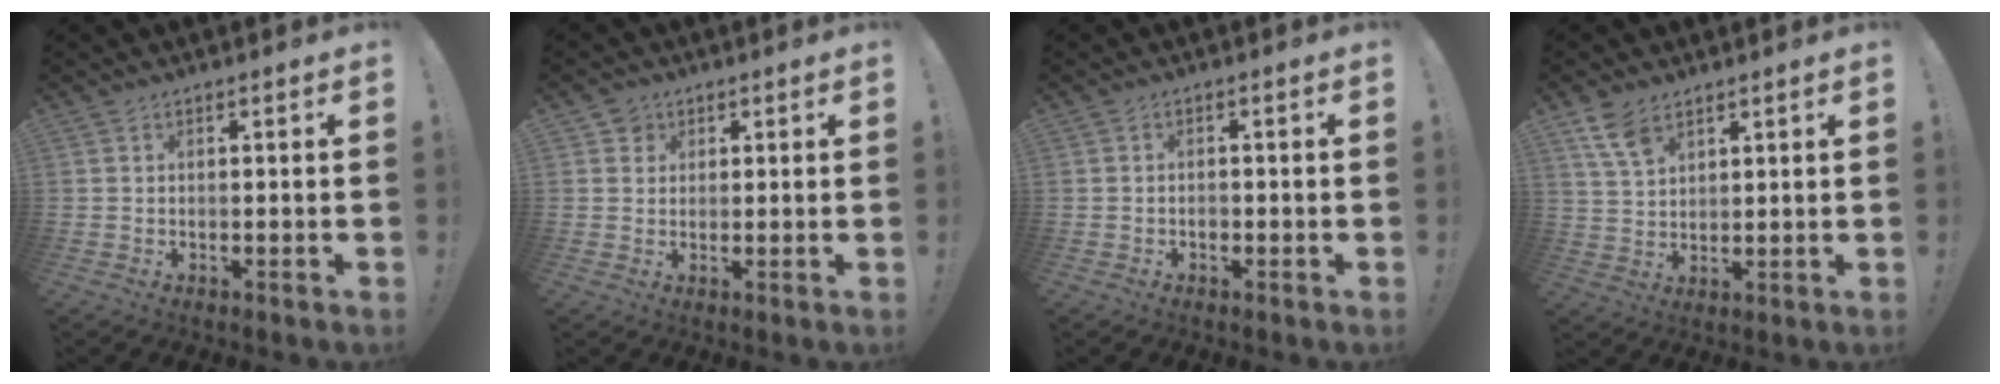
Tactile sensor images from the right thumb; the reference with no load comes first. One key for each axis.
{"total": 3.1, "fx": 1.6, "fy": 2.6, "fz": 0.5, "tx": -0.006, "ty": -0.005, "tz": 0.028}
{"total": 1.2, "fx": -0.6, "fy": 0.8, "fz": 0.6, "tx": -0.001, "ty": -0.001, "tz": -0.013}
{"total": 7.4, "fx": 4.7, "fy": 4.0, "fz": 4.0, "tx": -0.077, "ty": -0.018, "tz": 0.092}